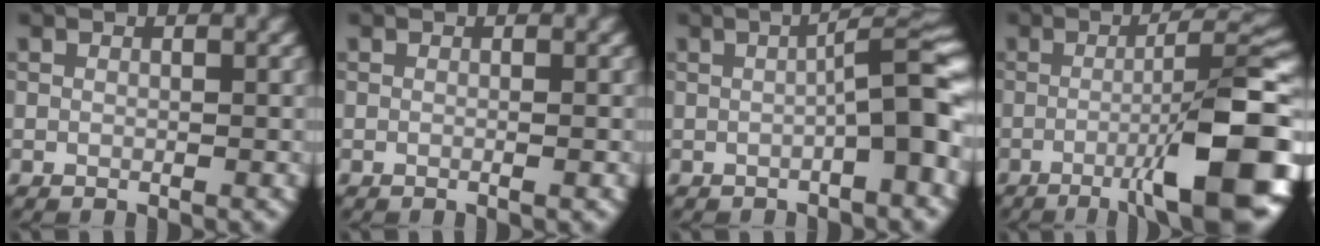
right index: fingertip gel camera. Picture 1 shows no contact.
{"total": 0.8, "force": [-0.1, 0.2, 0.7], "torque": [-0.008, -0.002, -0.006]}
{"total": 5.3, "force": [-1.2, 0.7, 5.2], "torque": [-0.072, 0.024, -0.020]}
{"total": 12.2, "force": [-4.3, 2.2, 11.2], "torque": [-0.149, 0.009, -0.066]}